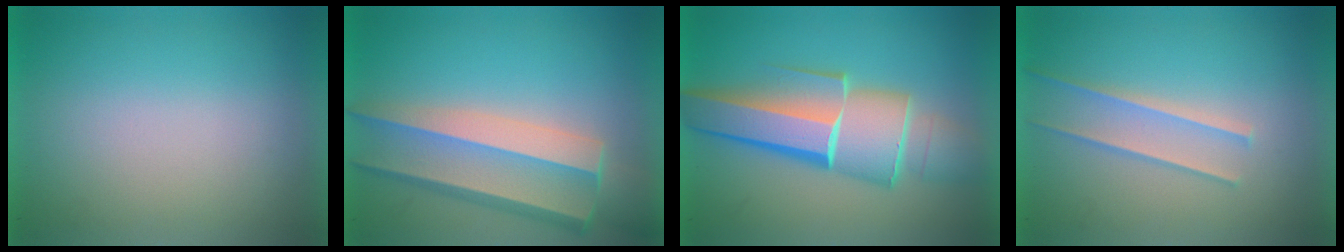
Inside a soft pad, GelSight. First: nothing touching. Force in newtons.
{"total": 3.4}
{"total": 8.1}
{"total": 1.5}